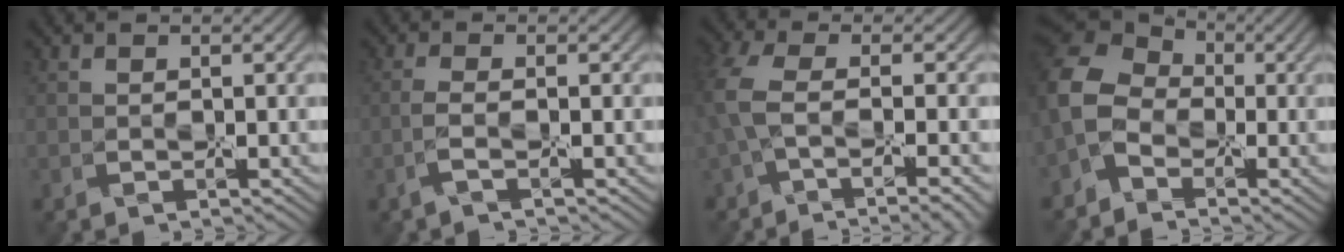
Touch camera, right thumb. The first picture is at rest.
{"total": 1.3, "force": [-0.7, -0.8, 0.7], "torque": [-0.019, 0.013, -0.022]}
{"total": 6.8, "force": [-2.2, 2.1, 6.1], "torque": [-0.155, -0.004, -0.043]}
{"total": 6.7, "force": [-2.1, 5.3, 3.6], "torque": [-0.104, -0.004, -0.060]}